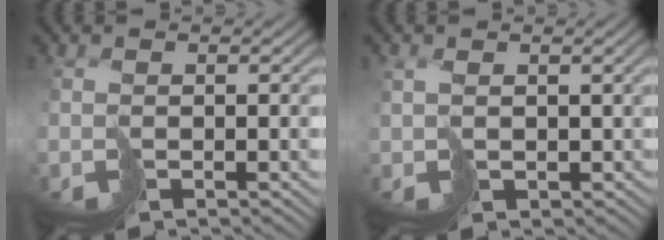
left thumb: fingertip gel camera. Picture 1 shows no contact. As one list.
[{"total": 2.0, "force": [1.0, 1.1, 1.3], "torque": [-0.032, -0.001, 0.028]}]